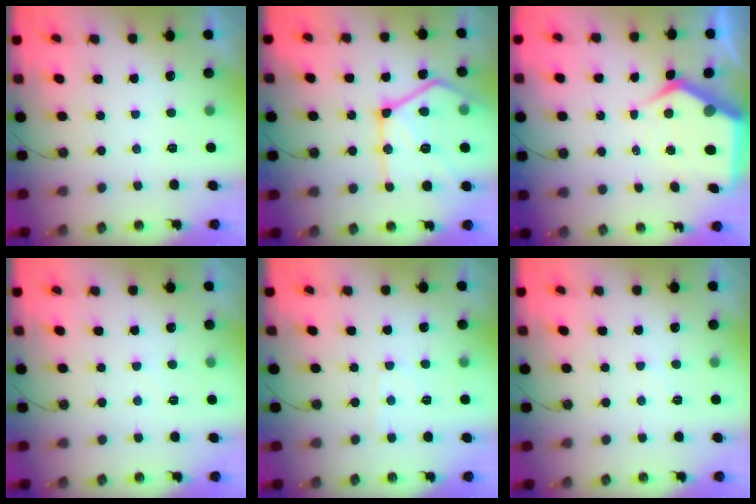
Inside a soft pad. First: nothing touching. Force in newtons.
{"total": 24.1, "press": 24.0, "slide": 1.9}
{"total": 9.4, "press": 9.3, "slide": 1.1}
{"total": 2.0, "press": 2.0, "slide": 0.4}
{"total": 4.1, "press": 4.1, "slide": 0.4}
{"total": 5.2, "press": 5.2, "slide": 0.7}